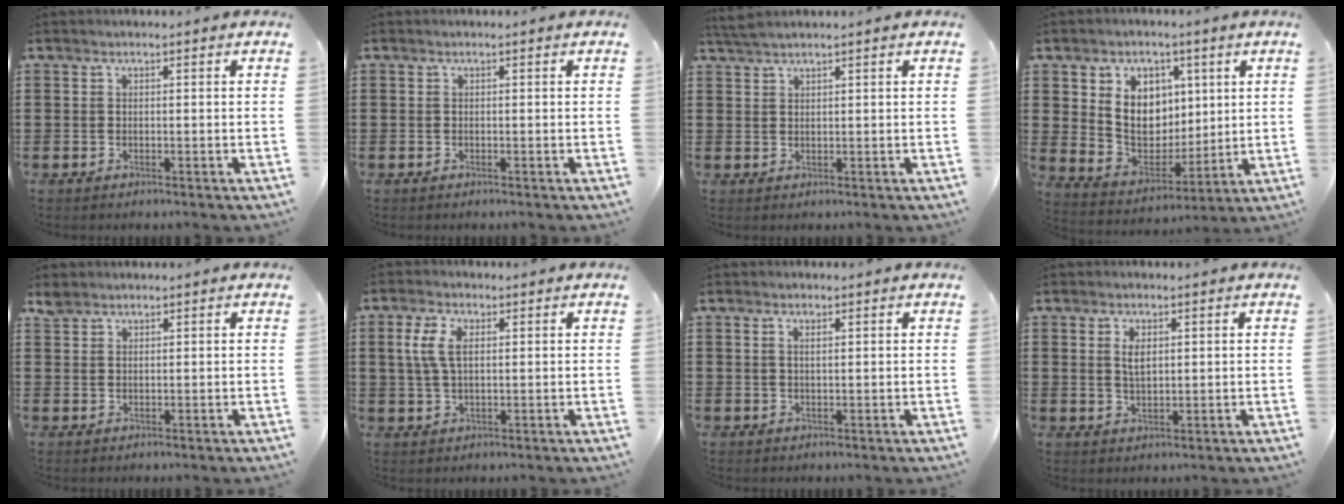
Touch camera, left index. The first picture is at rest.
{"total": 0.0}
{"total": 1.9, "force": [1.7, -0.1, 0.7], "torque": [-0.017, 0.001, 0.033]}
{"total": 8.7, "force": [2.8, 7.2, 4.0], "torque": [-0.102, 0.001, 0.054]}
{"total": 2.0, "force": [1.8, 0.8, 0.4], "torque": [-0.014, 0.002, 0.036]}
{"total": 5.3, "force": [1.5, 2.7, 4.3], "torque": [-0.109, 0.004, 0.020]}
{"total": 1.3, "force": [0.5, 0.5, 1.1], "torque": [-0.023, 0.003, 0.009]}
{"total": 2.7, "force": [0.9, 1.3, 2.2], "torque": [-0.040, 0.003, 0.014]}